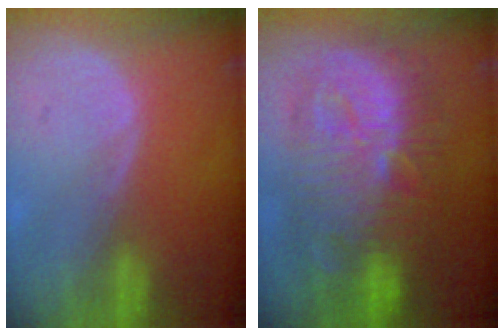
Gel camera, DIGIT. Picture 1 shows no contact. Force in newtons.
{"total": 13.7, "press": 13.6, "slide": 1.2}